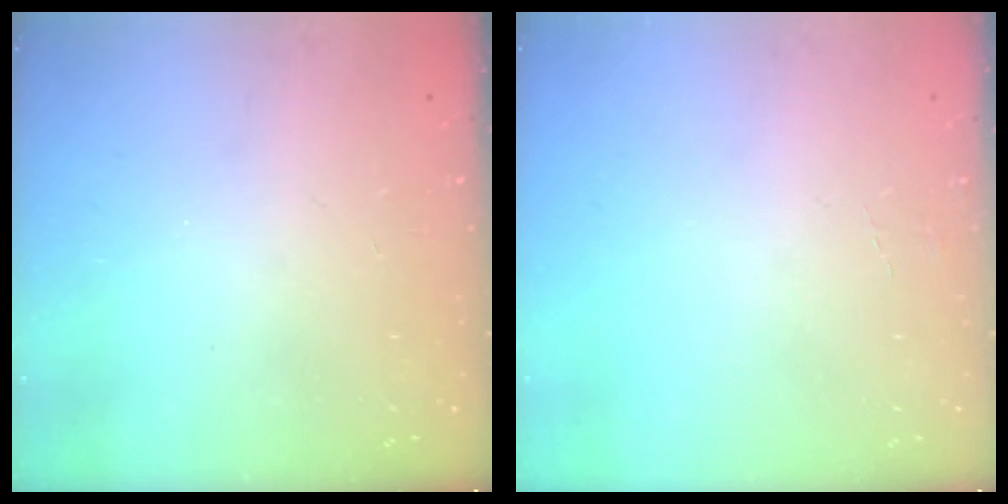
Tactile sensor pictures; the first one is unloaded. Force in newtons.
{"total": 3.1, "press": 3.1, "slide": 0.2}